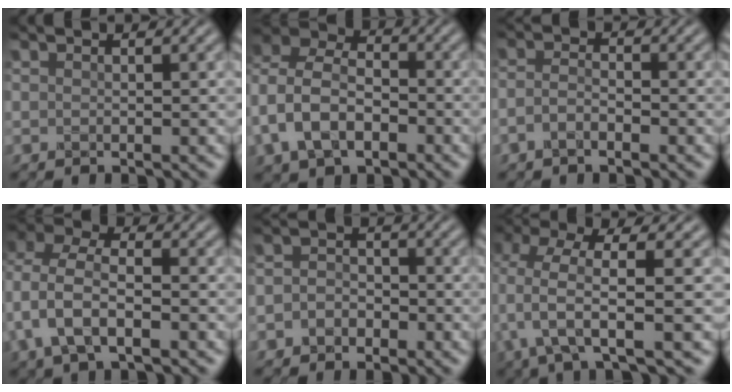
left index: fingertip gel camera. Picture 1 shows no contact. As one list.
[{"total": 8.1, "force": [-1.7, 6.1, 5.1], "torque": [-0.121, 0.006, -0.046]}, {"total": 1.6, "force": [-1.1, 0.6, 1.1], "torque": [-0.027, 0.006, -0.026]}, {"total": 6.2, "force": [-1.2, 4.2, 4.4], "torque": [-0.100, 0.012, -0.031]}, {"total": 2.2, "force": [-1.1, 1.7, 0.8], "torque": [-0.016, 0.006, -0.026]}, {"total": 5.7, "force": [0.4, 1.6, 5.4], "torque": [-0.115, 0.001, 0.002]}]